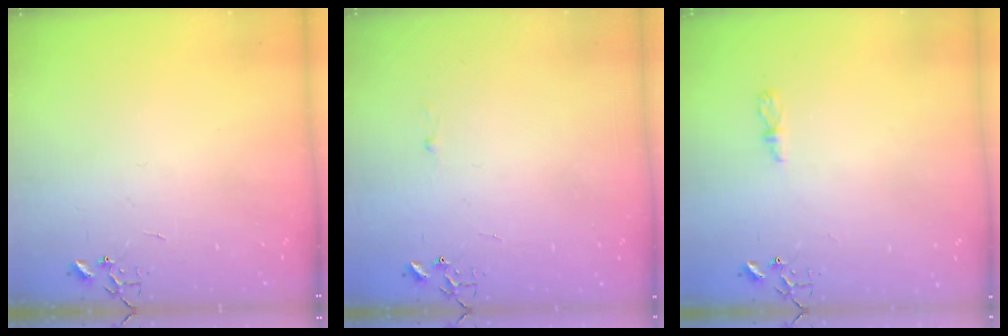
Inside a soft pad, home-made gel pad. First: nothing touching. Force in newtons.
{"total": 1.8, "press": 1.8, "slide": 0.2}
{"total": 4.0, "press": 4.0, "slide": 0.5}